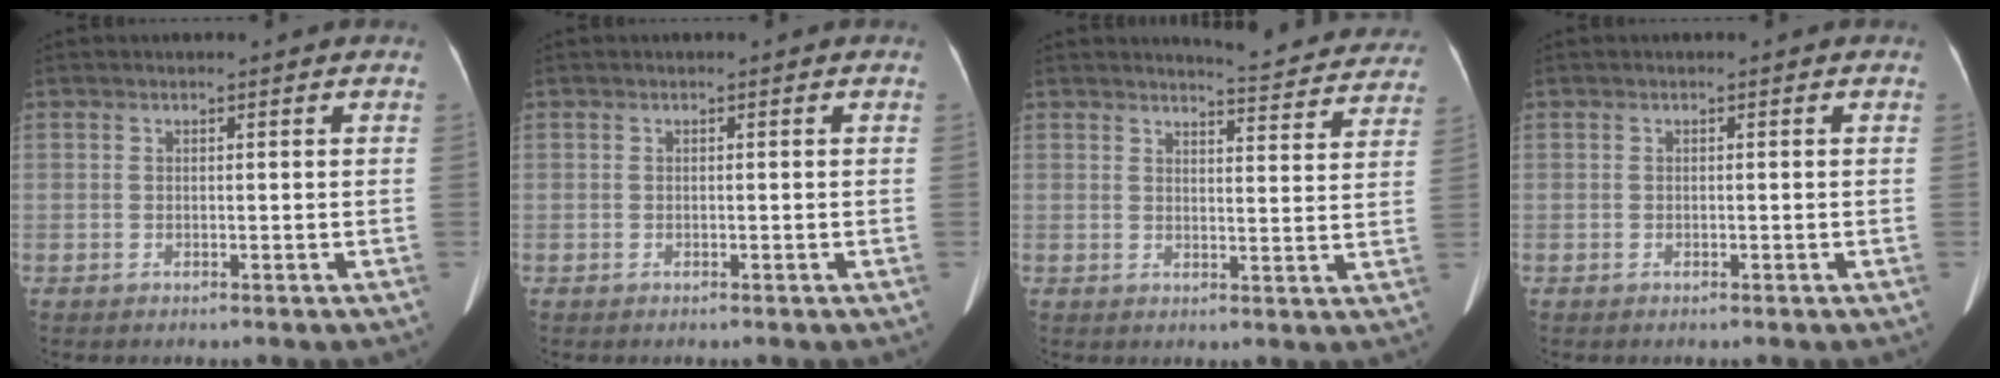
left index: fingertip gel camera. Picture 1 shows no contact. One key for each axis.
{"total": 0.0}
{"total": 11.0, "fx": 10.8, "fy": 1.3, "fz": 1.8, "tx": -0.010, "ty": -0.031, "tz": 0.109}
{"total": 0.0}